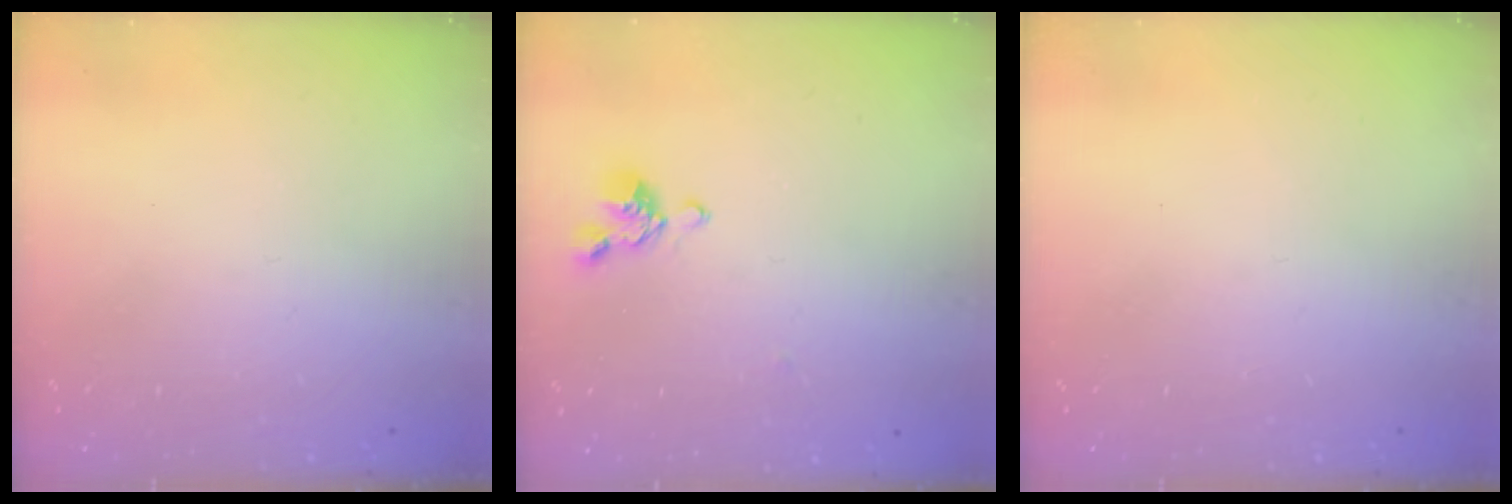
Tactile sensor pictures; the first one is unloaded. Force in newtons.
{"total": 2.7, "press": 2.5, "slide": 0.8}
{"total": 0.0}